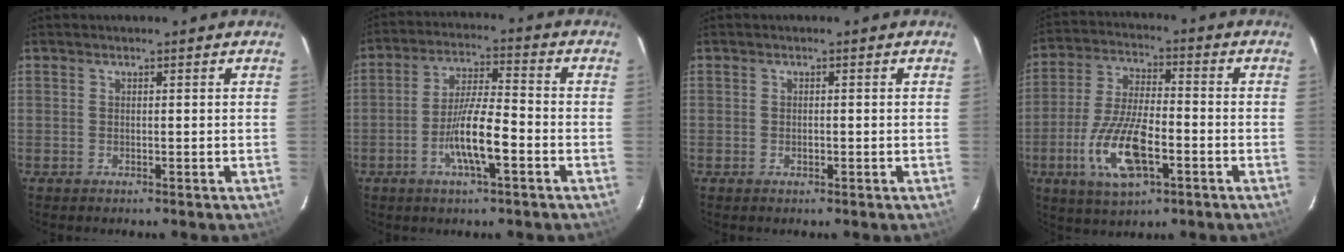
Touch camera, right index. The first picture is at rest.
{"total": 9.3, "force": [-3.7, 1.4, 8.5], "torque": [-0.166, -0.001, -0.067]}
{"total": 0.8, "force": [-0.2, 0.5, 0.6], "torque": [-0.011, 0.002, -0.003]}
{"total": 14.1, "force": [-5.1, 5.4, 12.0], "torque": [-0.256, -0.011, -0.093]}